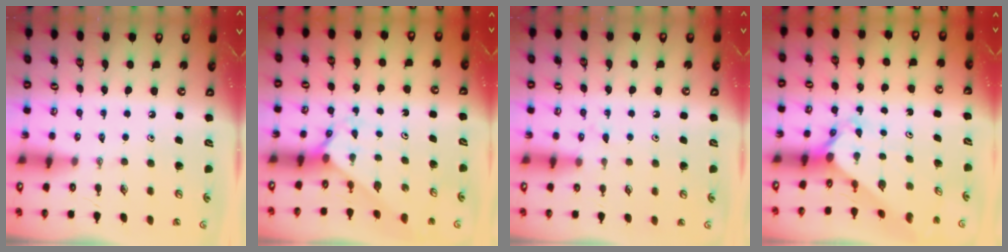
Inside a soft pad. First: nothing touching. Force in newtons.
{"total": 2.3, "press": 2.3, "slide": 0.2}
{"total": 5.2, "press": 5.1, "slide": 0.6}
{"total": 2.6, "press": 2.6, "slide": 0.2}